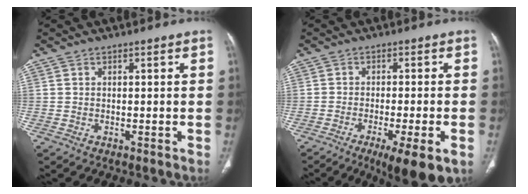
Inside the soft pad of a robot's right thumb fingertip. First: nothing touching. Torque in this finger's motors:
{"motor_torque": [0.45, 0.20, -0.15, 0.07, 0.07]}